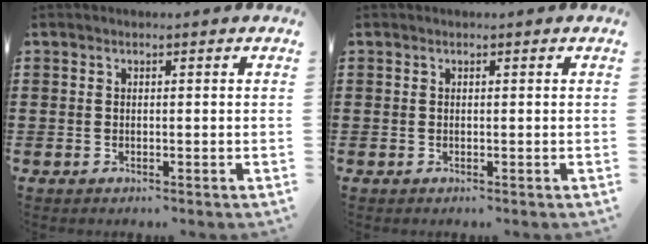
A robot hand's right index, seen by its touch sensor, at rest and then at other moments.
{"total": 0.0}